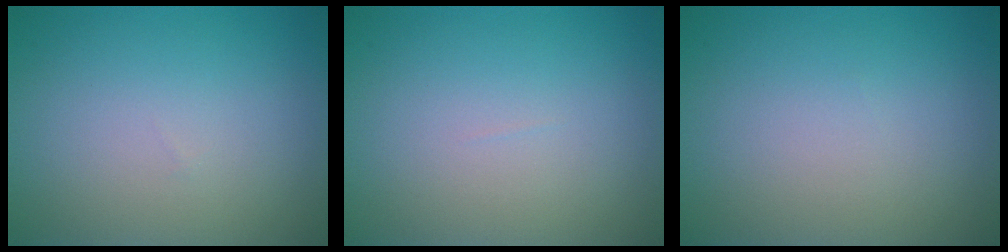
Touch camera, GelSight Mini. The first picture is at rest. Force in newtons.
{"total": 0.0}
{"total": 0.0}